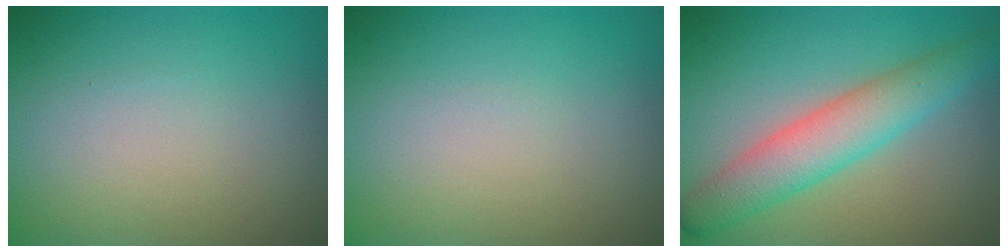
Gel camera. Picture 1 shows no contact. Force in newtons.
{"total": 0.0}
{"total": 4.9, "press": 4.9, "slide": 0.0}